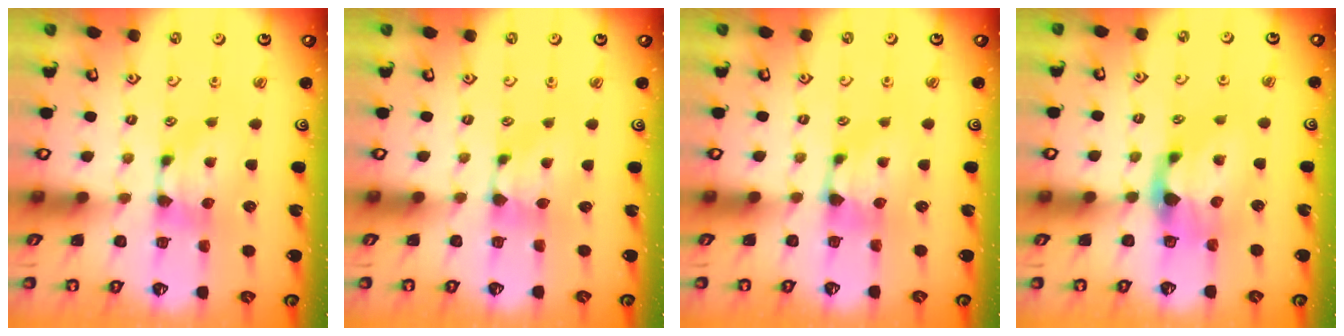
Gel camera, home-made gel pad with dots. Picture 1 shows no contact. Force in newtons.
{"total": 0.8, "press": 0.4, "slide": 0.6}
{"total": 0.9, "press": 0.7, "slide": 0.6}
{"total": 3.0, "press": 2.6, "slide": 1.3}